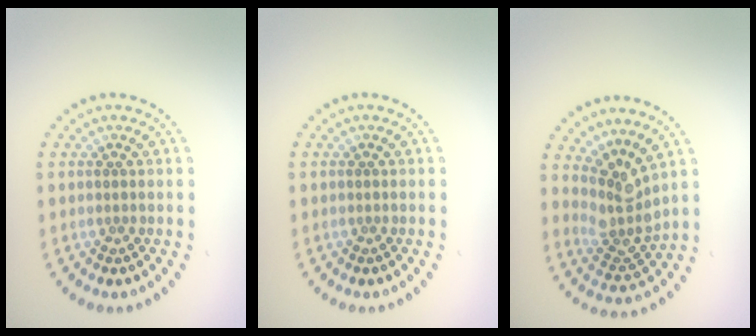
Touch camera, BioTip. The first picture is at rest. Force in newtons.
{"total": 0.0}
{"total": 3.6, "press": 2.5, "slide": 2.5}